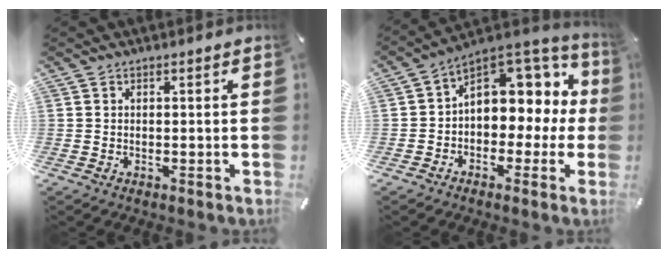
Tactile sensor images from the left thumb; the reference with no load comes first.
{"total": 10.0, "force": [3.6, 7.9, 5.0], "torque": [-0.066, -0.037, 0.070]}